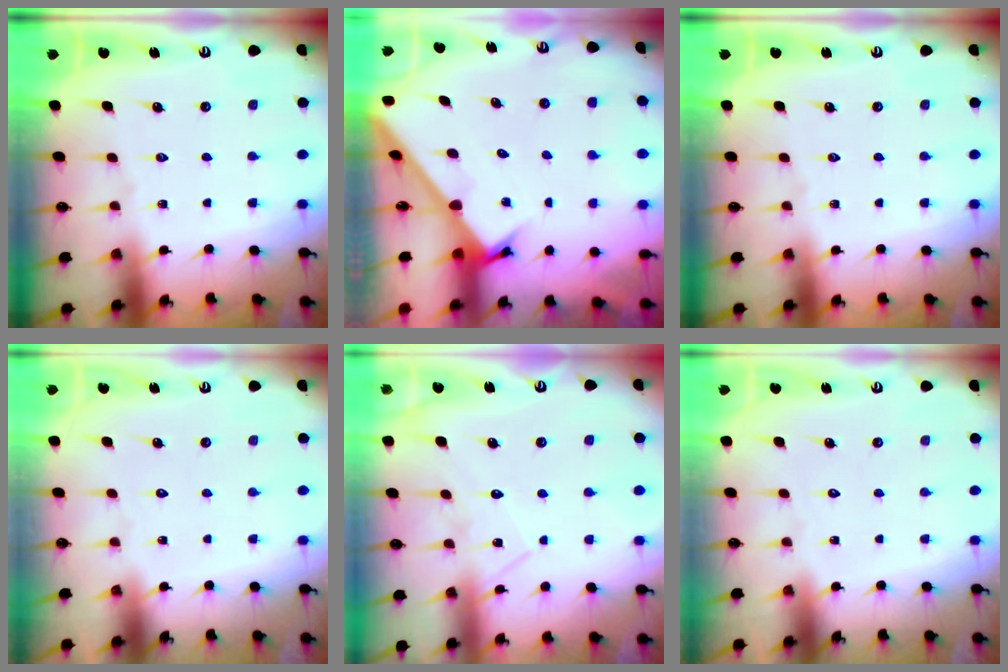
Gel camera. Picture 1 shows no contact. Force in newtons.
{"total": 2.5, "press": 2.5, "slide": 0.2}
{"total": 0.0}
{"total": 1.5, "press": 1.5, "slide": 0.1}
{"total": 8.6, "press": 8.5, "slide": 0.7}
{"total": 1.7, "press": 1.7, "slide": 0.1}